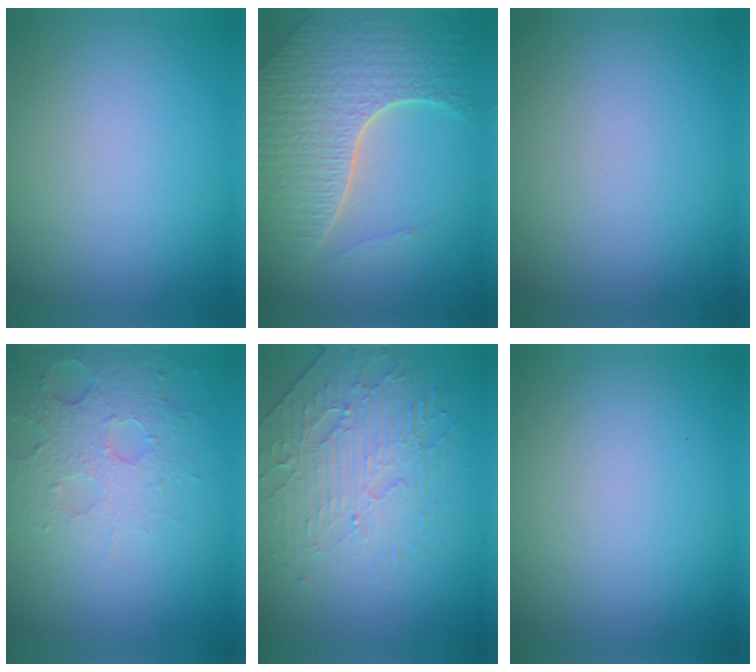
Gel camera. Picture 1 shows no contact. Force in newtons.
{"total": 7.1, "press": 5.1, "slide": 5.0}
{"total": 0.0}
{"total": 4.9, "press": 3.4, "slide": 3.5}
{"total": 3.3, "press": 2.9, "slide": 1.6}
{"total": 0.0}